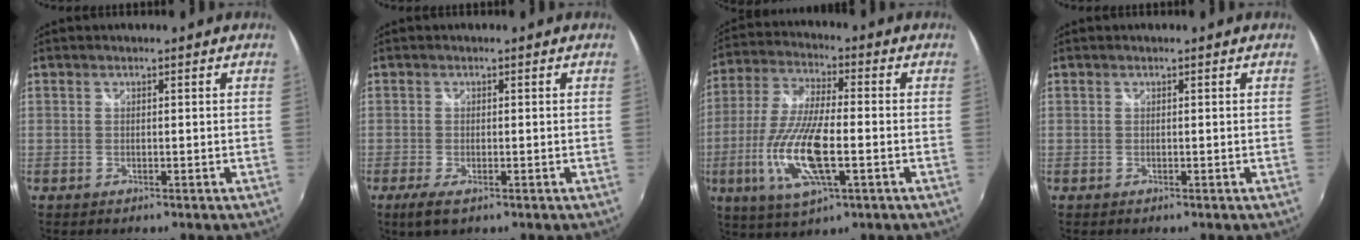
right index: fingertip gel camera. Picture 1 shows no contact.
{"total": 3.5, "force": [-1.8, 1.2, 2.7], "torque": [-0.060, -0.013, -0.029]}
{"total": 15.6, "force": [-4.3, 4.6, 14.3], "torque": [-0.304, -0.016, -0.082]}
{"total": 0.0}